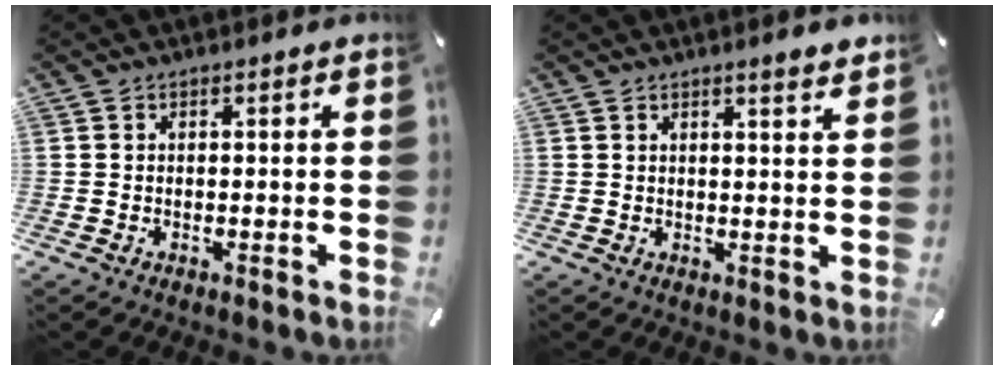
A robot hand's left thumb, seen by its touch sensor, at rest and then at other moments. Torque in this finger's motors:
{"motor_torque": [1.09, 0.49, 0.02, -0.11, 0.05]}